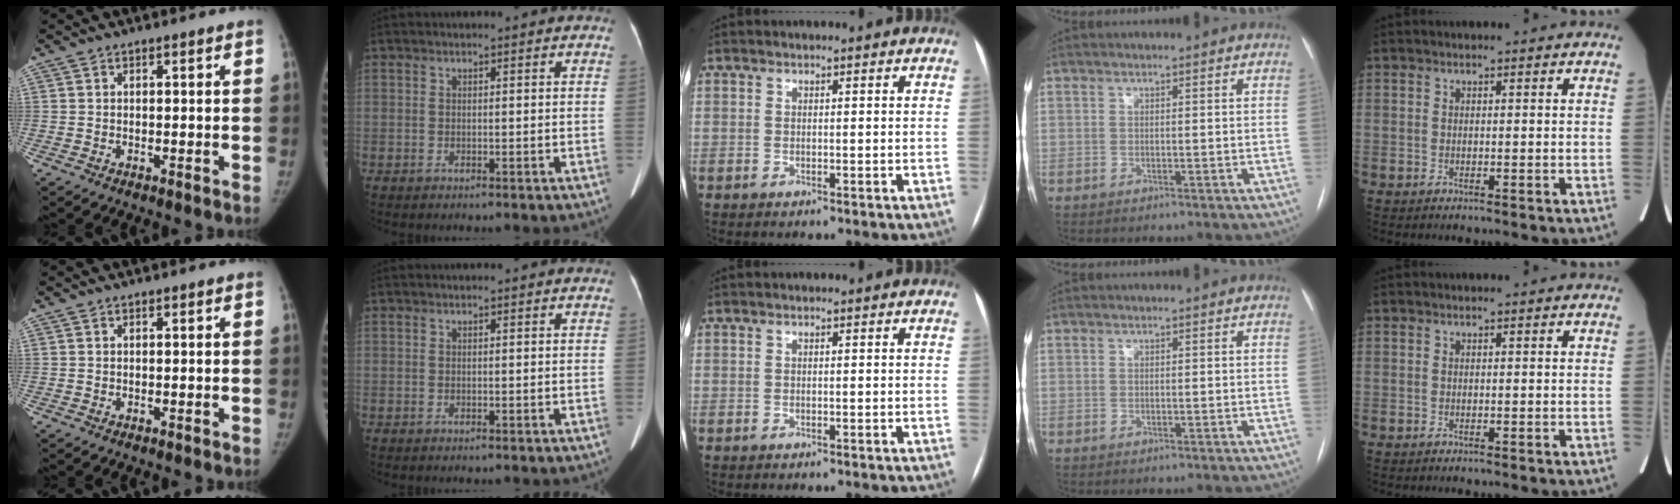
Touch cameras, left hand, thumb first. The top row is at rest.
{}